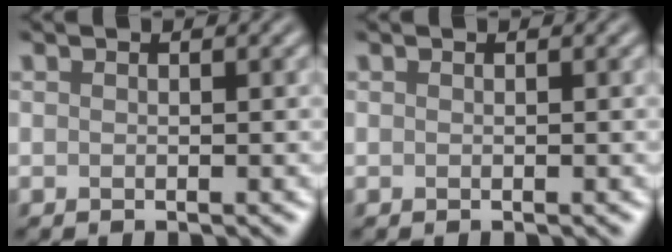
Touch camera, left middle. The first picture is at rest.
{"total": 0.0}